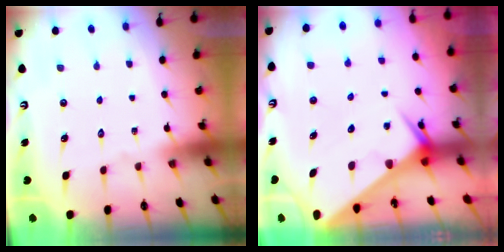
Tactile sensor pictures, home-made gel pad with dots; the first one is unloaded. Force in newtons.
{"total": 4.8, "press": 4.7, "slide": 0.4}